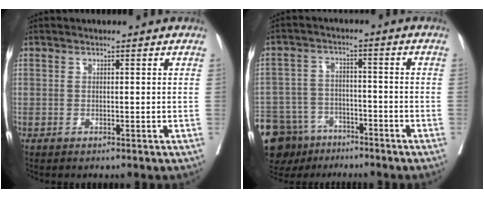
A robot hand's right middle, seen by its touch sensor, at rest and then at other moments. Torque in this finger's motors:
{"motor_torque": [1.14, -1.00, 1.05, 0.21]}